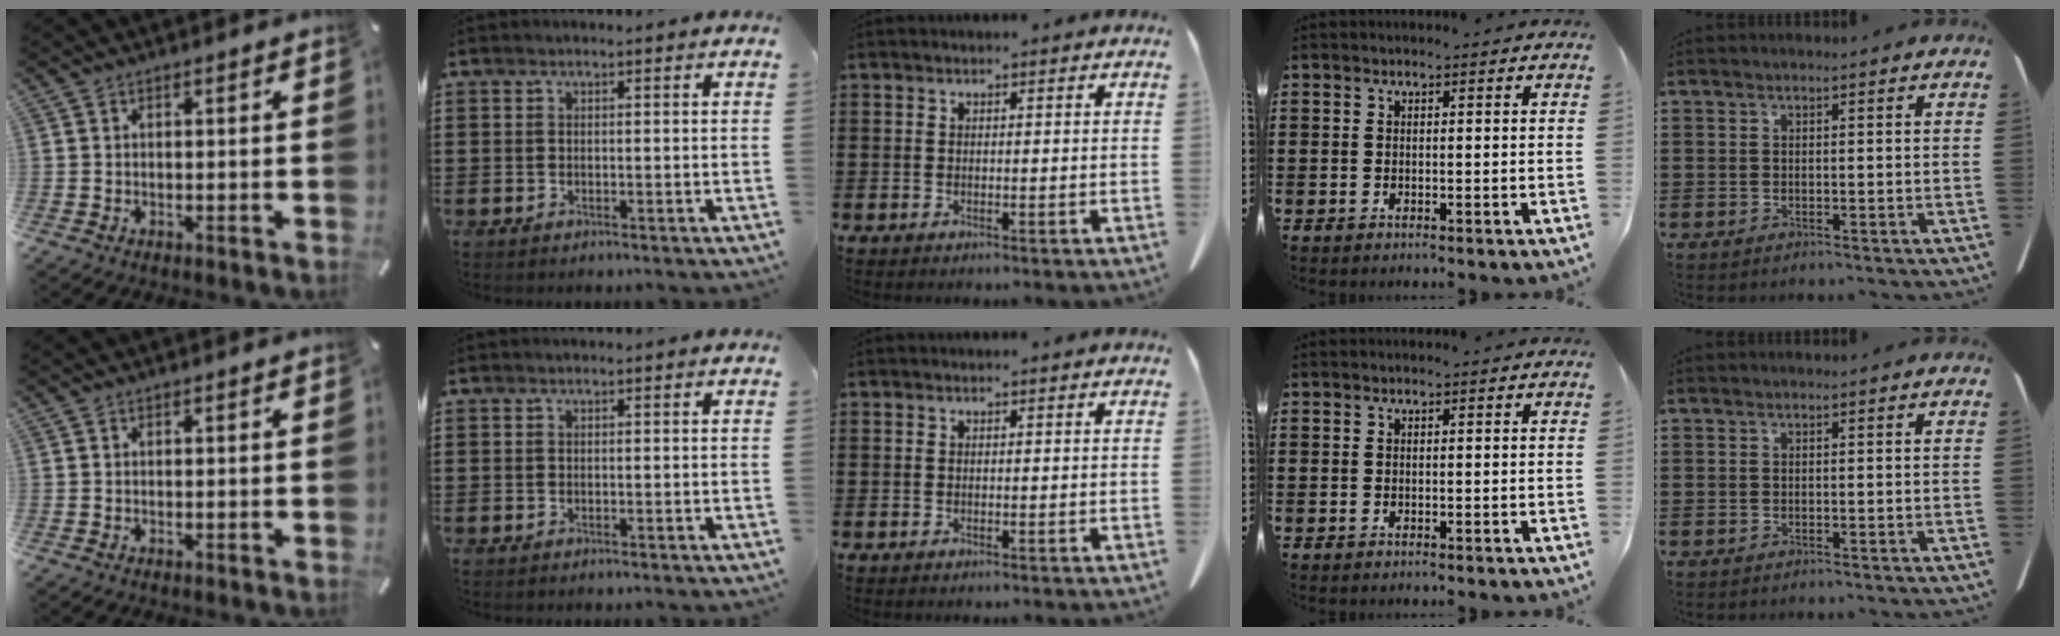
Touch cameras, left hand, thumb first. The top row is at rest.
{}